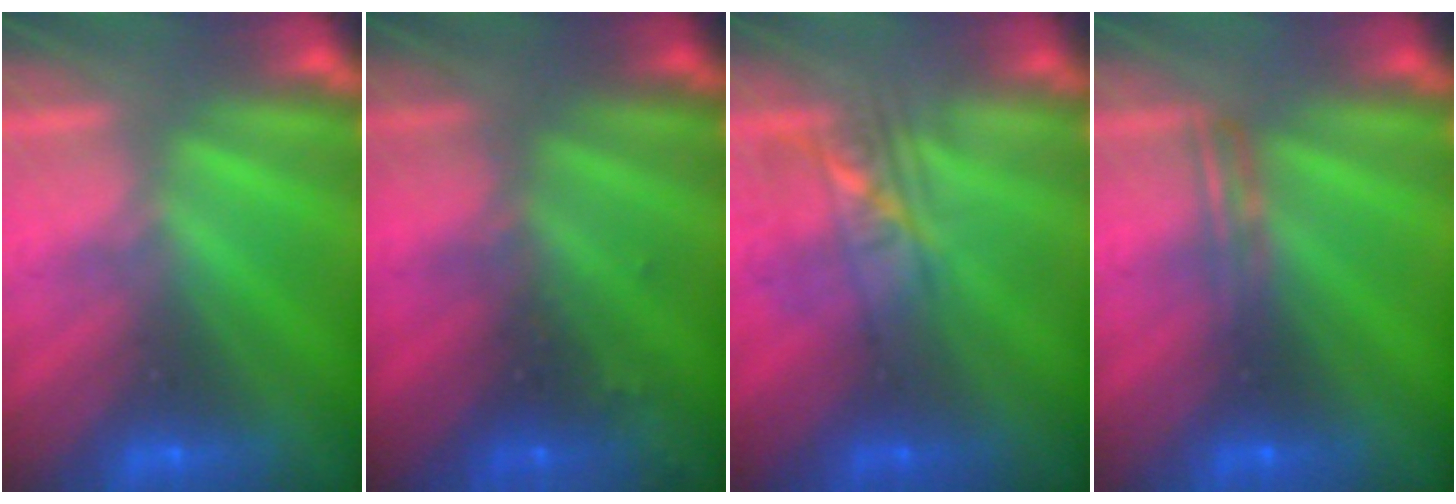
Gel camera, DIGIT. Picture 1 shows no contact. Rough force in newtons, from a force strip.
{"total": 6.6}
{"total": 2.3}
{"total": 2.4}